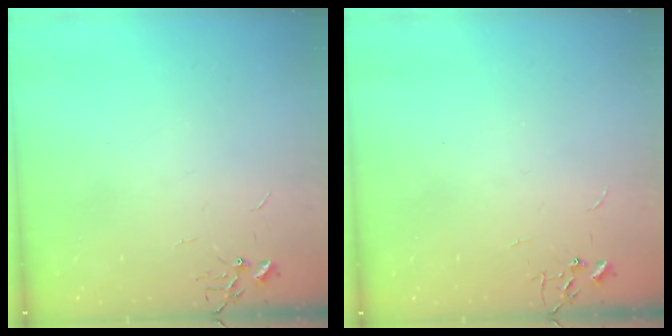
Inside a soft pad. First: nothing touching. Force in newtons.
{"total": 0.0}